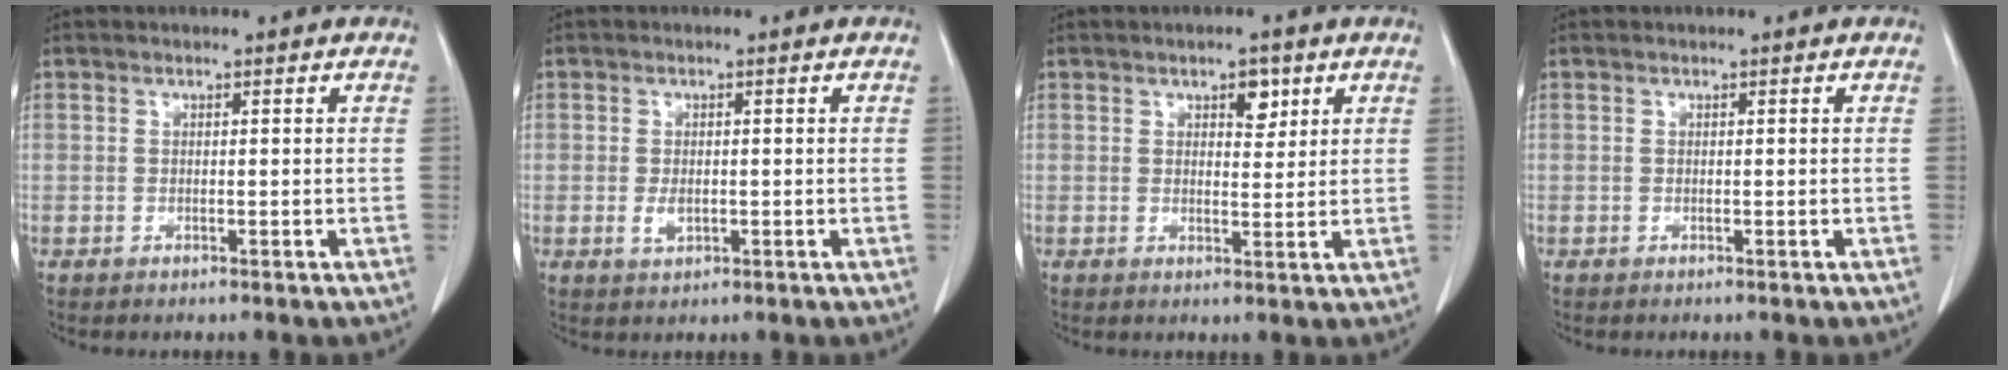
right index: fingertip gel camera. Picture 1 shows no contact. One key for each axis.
{"total": 2.0, "fx": -0.4, "fy": 1.2, "fz": 1.5, "tx": -0.027, "ty": -0.001, "tz": -0.002}
{"total": 3.3, "fx": 1.8, "fy": 1.6, "fz": 2.2, "tx": -0.030, "ty": -0.001, "tz": 0.027}
{"total": 0.0}